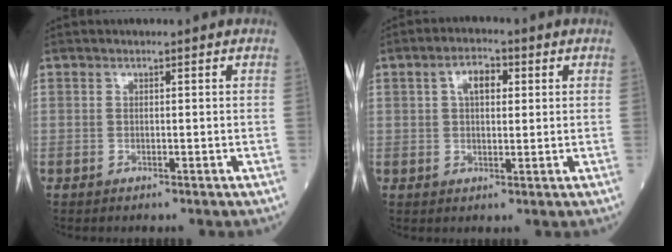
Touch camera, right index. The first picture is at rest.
{"total": 4.5, "force": [1.4, 2.3, 3.7], "torque": [-0.068, 0.013, 0.024]}